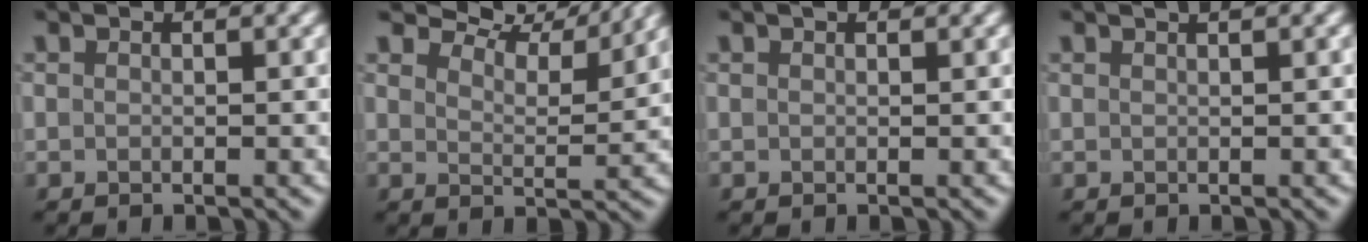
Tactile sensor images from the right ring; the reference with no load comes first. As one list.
[{"total": 8.1, "force": [7.4, 1.5, 2.8], "torque": [-0.053, 0.010, 0.095]}, {"total": 0.6, "force": [0.5, 0.2, 0.3], "torque": [-0.004, 0.002, 0.008]}, {"total": 1.2, "force": [0.8, 0.4, 0.9], "torque": [-0.008, 0.002, 0.006]}]